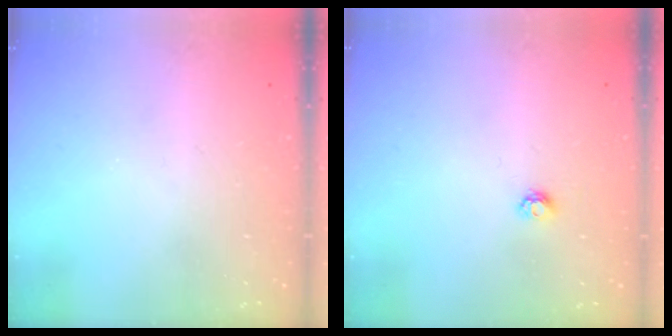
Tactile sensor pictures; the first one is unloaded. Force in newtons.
{"total": 3.8, "press": 3.8, "slide": 0.5}